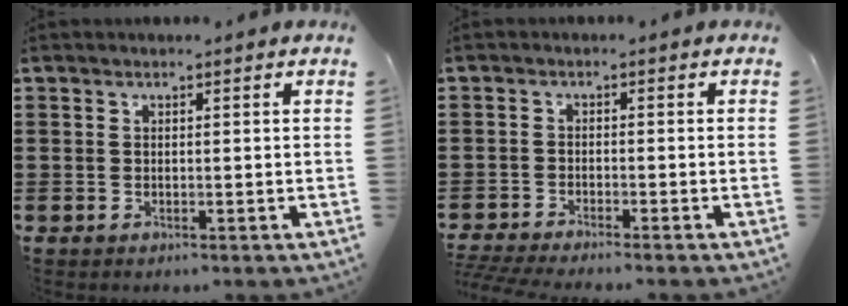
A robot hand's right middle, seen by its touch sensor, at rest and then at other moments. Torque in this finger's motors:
{"motor_torque": [1.81, -0.32, 0.49, 0.18]}